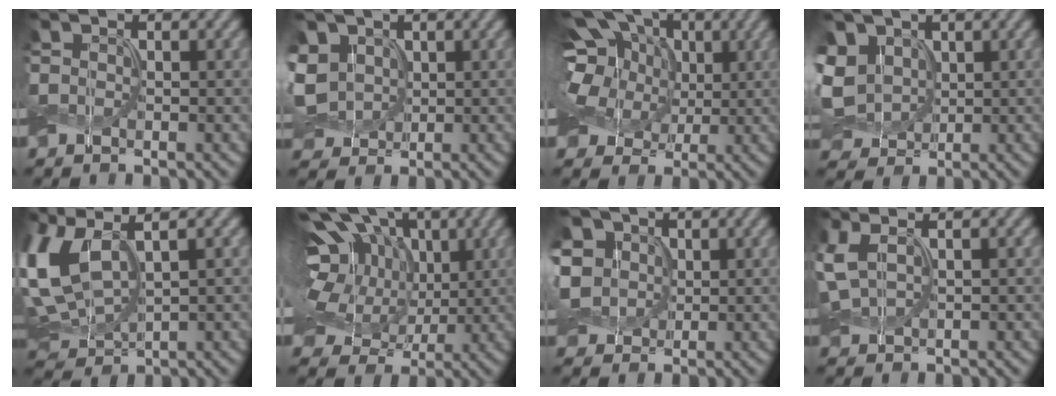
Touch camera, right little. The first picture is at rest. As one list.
[{"total": 5.0, "force": [1.1, 4.1, 2.7], "torque": [-0.077, 0.012, 0.017]}, {"total": 12.9, "force": [2.9, 10.4, 7.1], "torque": [-0.165, 0.045, 0.031]}, {"total": 6.3, "force": [1.2, 5.0, 3.7], "torque": [-0.098, 0.010, 0.023]}, {"total": 9.3, "force": [2.4, 4.6, 7.7], "torque": [-0.206, 0.015, 0.050]}, {"total": 13.9, "force": [3.5, 10.1, 8.9], "torque": [-0.185, 0.035, 0.037]}, {"total": 6.9, "force": [1.8, 5.7, 3.6], "torque": [-0.099, 0.034, 0.015]}, {"total": 3.3, "force": [0.9, 1.7, 2.7], "torque": [-0.075, 0.014, 0.020]}]